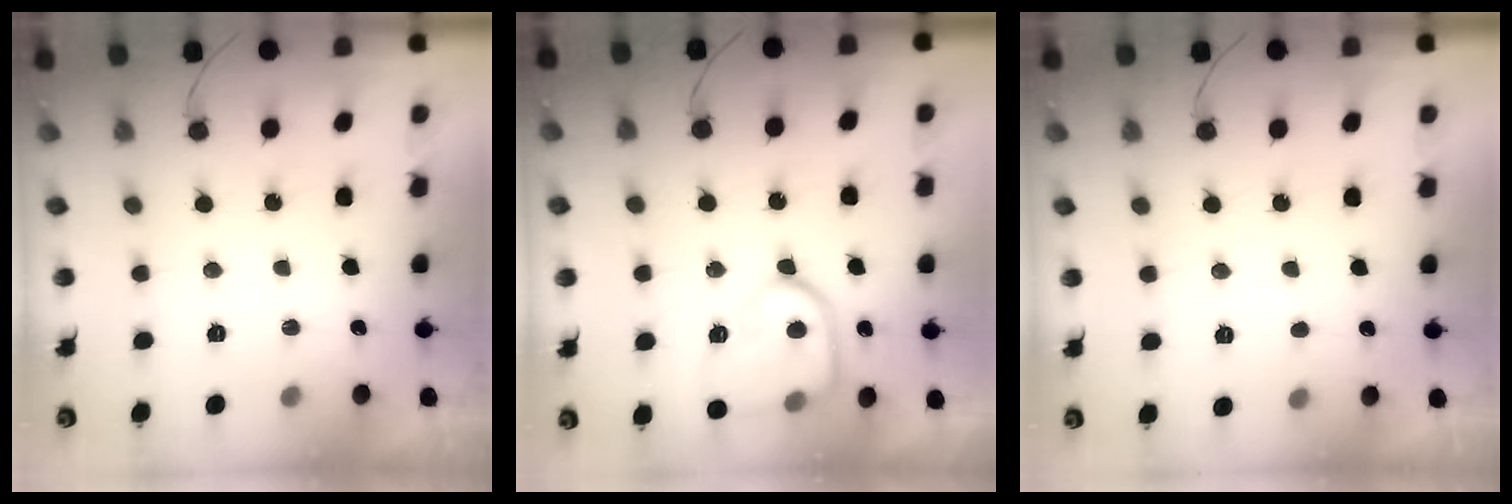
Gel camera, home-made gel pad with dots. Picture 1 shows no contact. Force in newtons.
{"total": 16.8, "press": 16.7, "slide": 1.6}
{"total": 2.4, "press": 2.4, "slide": 0.2}